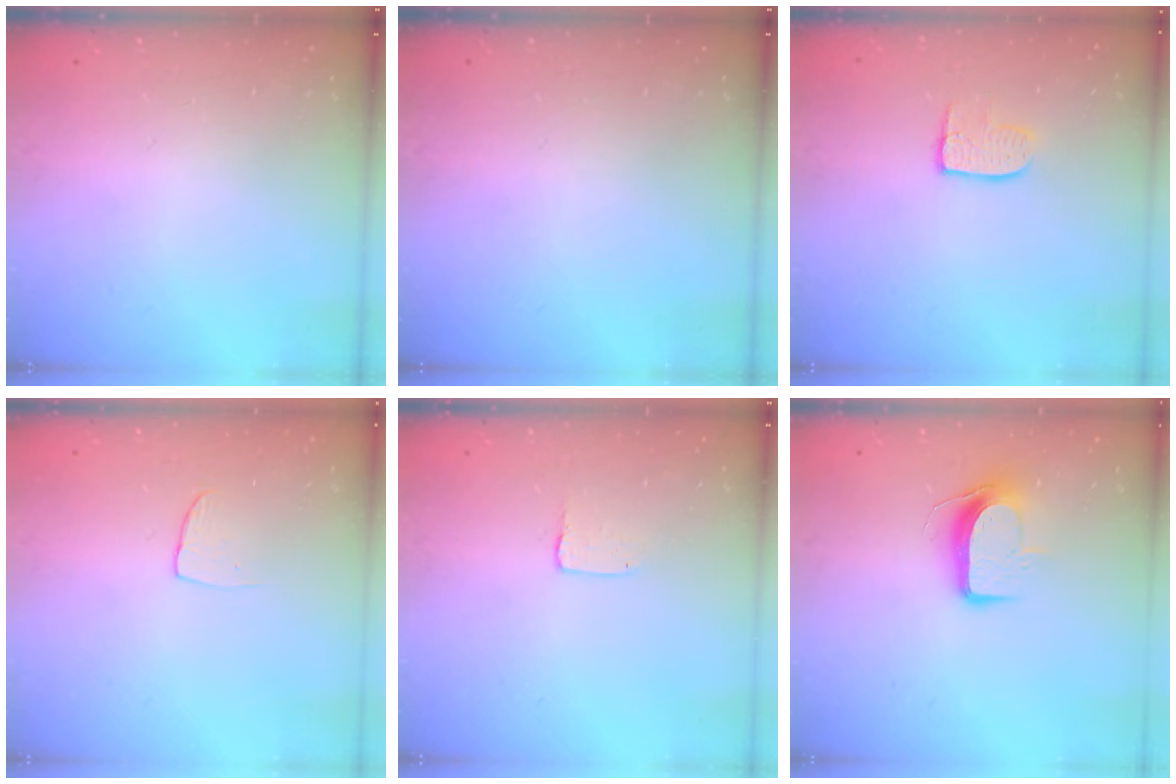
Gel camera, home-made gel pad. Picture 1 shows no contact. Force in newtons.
{"total": 0.0}
{"total": 7.0, "press": 7.0, "slide": 0.4}
{"total": 3.3, "press": 3.3, "slide": 0.2}
{"total": 2.0, "press": 2.0, "slide": 0.2}
{"total": 9.2, "press": 9.1, "slide": 0.9}